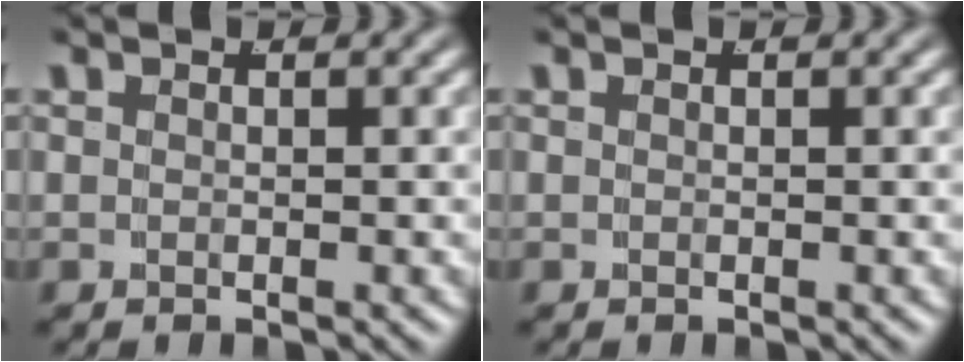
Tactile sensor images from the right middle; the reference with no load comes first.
{"total": 0.0}